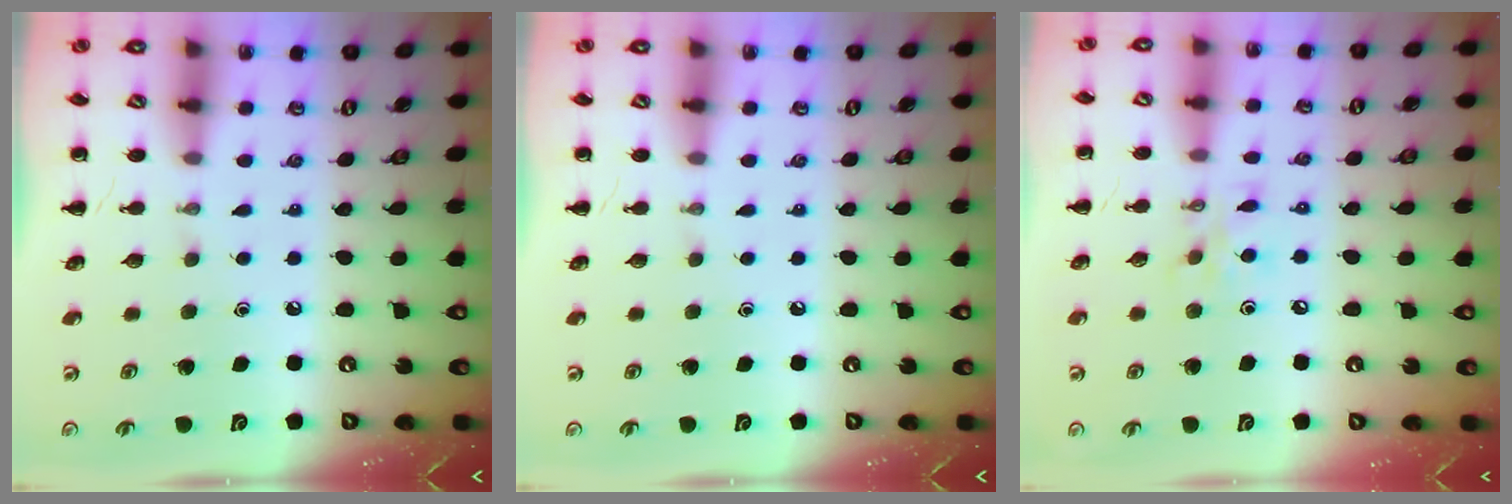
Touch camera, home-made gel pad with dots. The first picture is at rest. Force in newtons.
{"total": 0.0}
{"total": 6.7, "press": 6.7, "slide": 0.6}